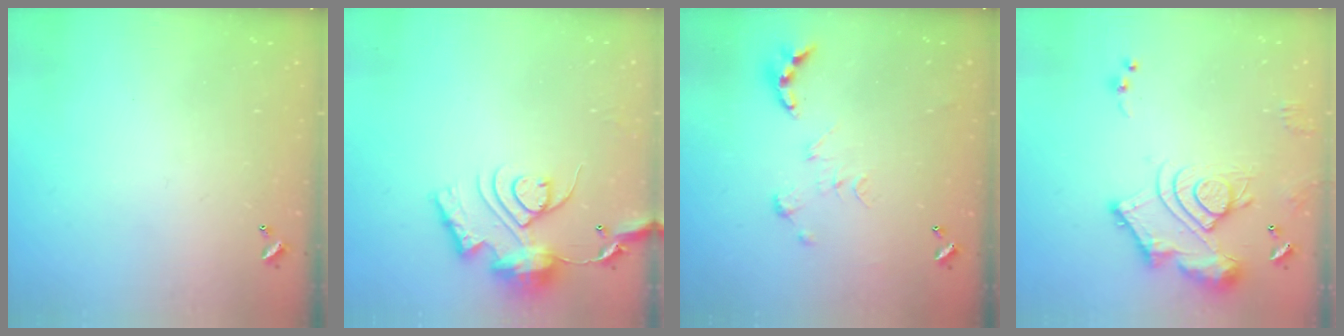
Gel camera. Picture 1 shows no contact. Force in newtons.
{"total": 14.9, "press": 14.8, "slide": 1.6}
{"total": 0.0}
{"total": 15.8, "press": 15.7, "slide": 1.8}